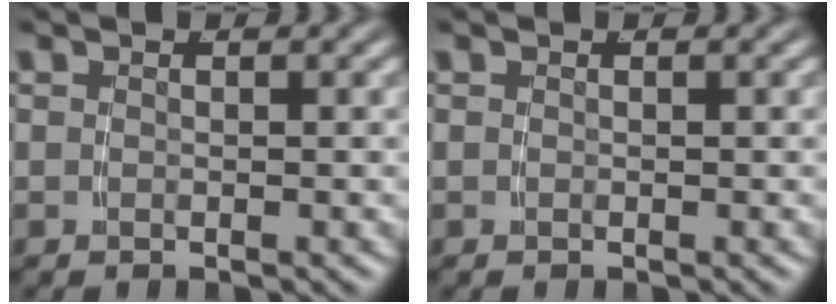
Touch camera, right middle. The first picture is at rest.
{"total": 0.0}